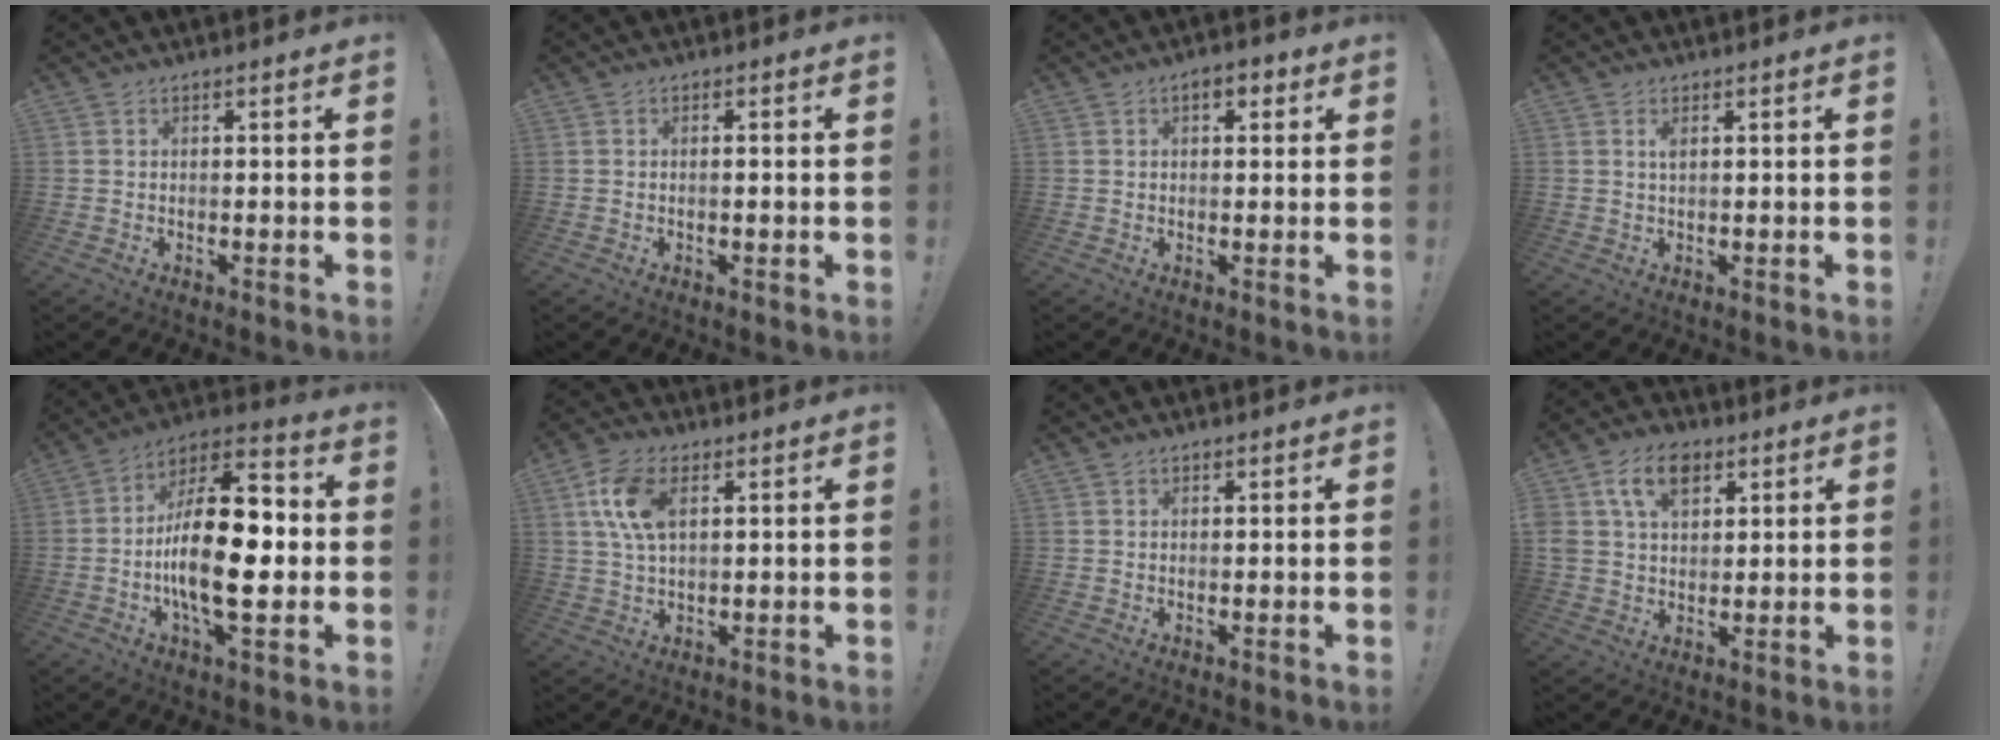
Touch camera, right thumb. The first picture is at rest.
{"total": 0.9, "force": [-0.4, 0.0, 0.8], "torque": [-0.013, -0.001, -0.008]}
{"total": 3.6, "force": [1.3, 2.1, 2.7], "torque": [-0.036, 0.003, 0.020]}
{"total": 1.6, "force": [0.6, 0.4, 1.5], "torque": [-0.028, 0.001, 0.008]}
{"total": 22.1, "force": [-3.2, 9.4, 19.7], "torque": [-0.331, 0.015, -0.054]}
{"total": 10.6, "force": [3.7, 5.8, 8.0], "torque": [-0.172, 0.004, 0.067]}
{"total": 0.8, "force": [0.7, 0.5, 0.2], "torque": [-0.001, -0.001, 0.013]}
{"total": 11.8, "force": [5.7, 7.8, 6.7], "torque": [-0.117, -0.004, 0.110]}